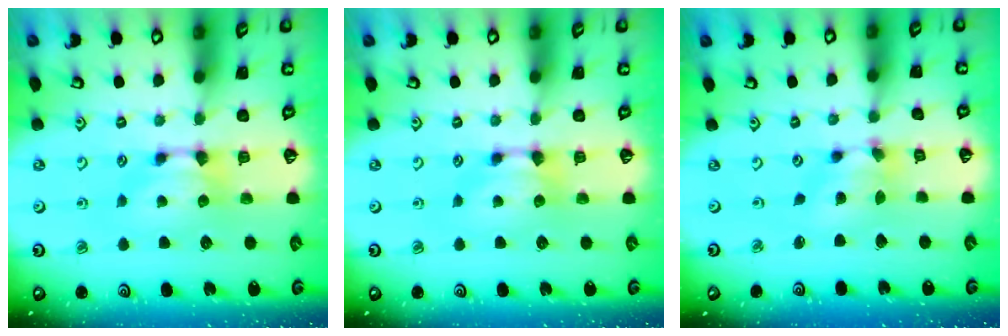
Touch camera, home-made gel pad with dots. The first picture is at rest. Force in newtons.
{"total": 0.0}
{"total": 5.1, "press": 4.7, "slide": 1.9}